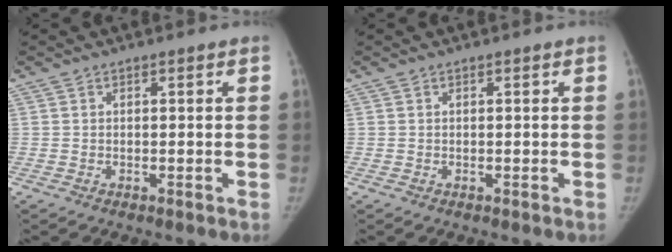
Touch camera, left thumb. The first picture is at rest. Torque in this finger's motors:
{"motor_torque": [0.01, 0.00, 0.19, -0.19, 0.00]}